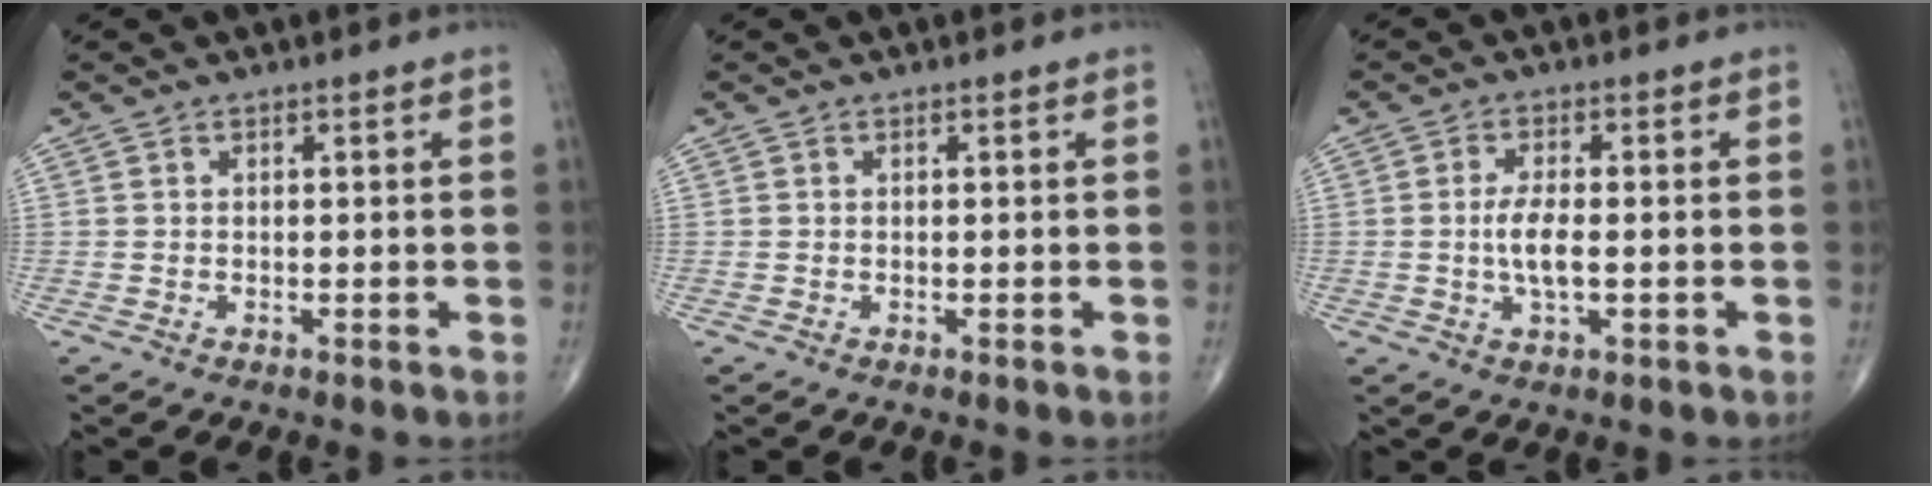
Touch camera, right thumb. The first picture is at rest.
{"total": 0.0}
{"total": 4.9, "force": [-0.5, 1.7, 4.5], "torque": [-0.096, -0.002, -0.012]}